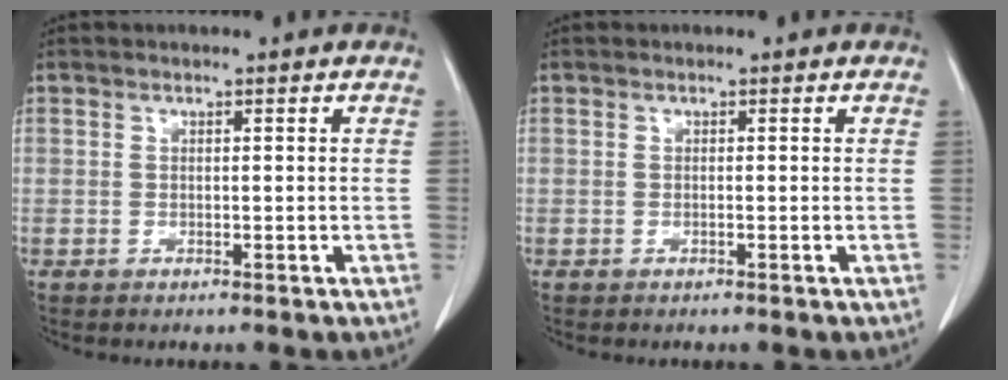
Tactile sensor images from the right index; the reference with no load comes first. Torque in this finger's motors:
{"motor_torque": [0.07, -0.01, 0.02, 0.01]}